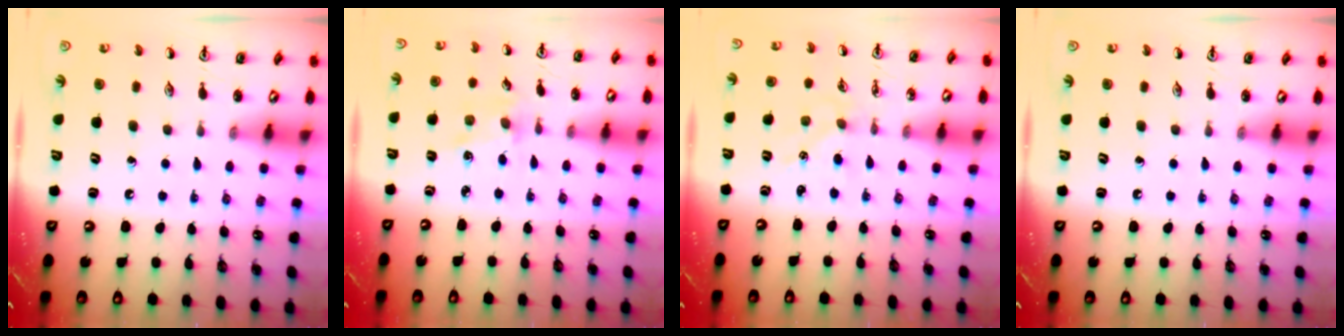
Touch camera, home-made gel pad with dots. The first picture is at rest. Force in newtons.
{"total": 1.2, "press": 1.2, "slide": 0.3}
{"total": 2.3, "press": 2.3, "slide": 0.3}
{"total": 0.0}